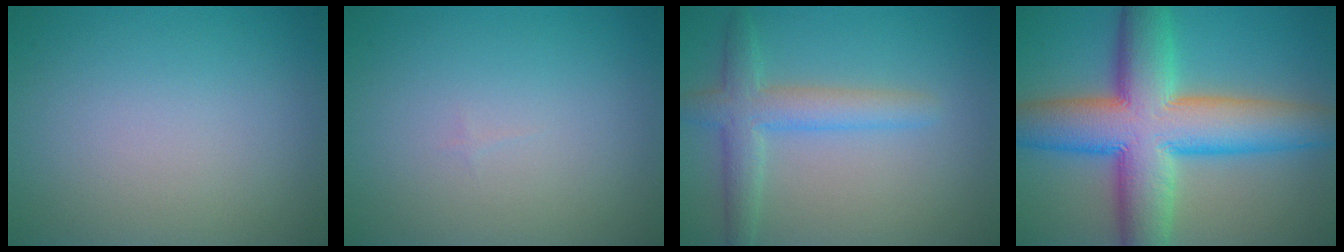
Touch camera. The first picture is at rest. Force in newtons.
{"total": 0.0}
{"total": 3.9, "press": 3.9, "slide": 0.2}
{"total": 13.0, "press": 12.9, "slide": 0.7}